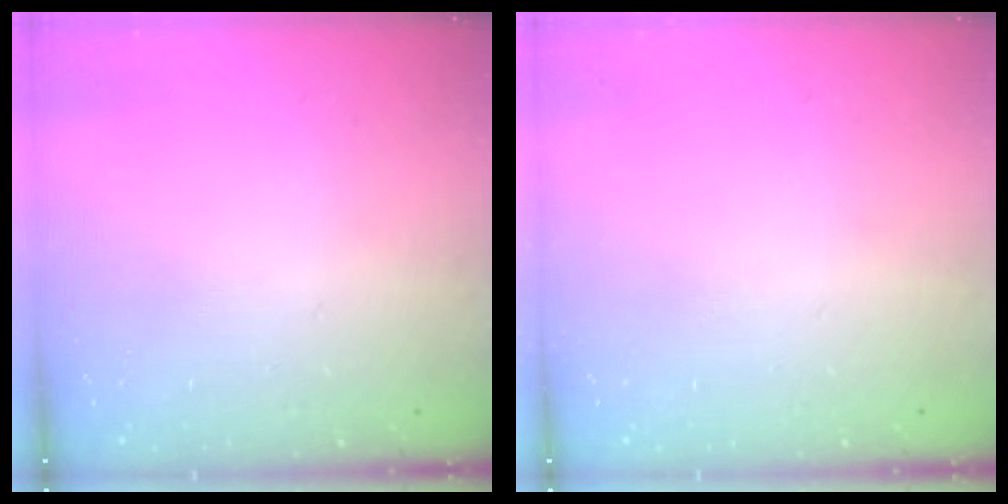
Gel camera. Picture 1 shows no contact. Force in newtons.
{"total": 0.0}